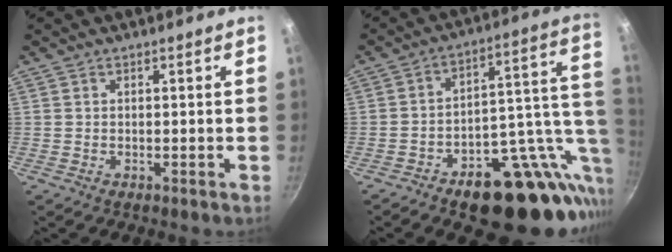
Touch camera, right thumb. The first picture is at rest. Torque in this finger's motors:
{"motor_torque": [3.14, 1.33, 0.09, -0.29, 0.26]}